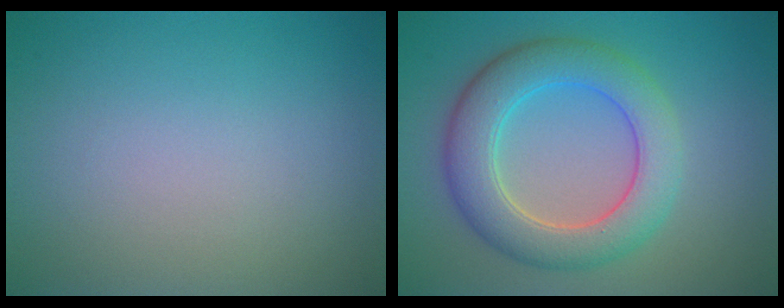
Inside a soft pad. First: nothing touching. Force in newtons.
{"total": 6.5, "press": 6.5, "slide": 0.4}